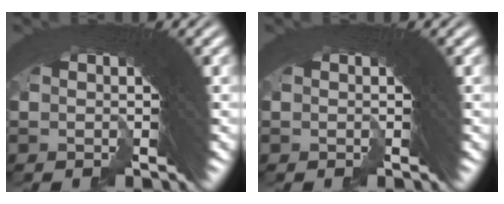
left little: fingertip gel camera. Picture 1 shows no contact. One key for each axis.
{"total": 0.0}